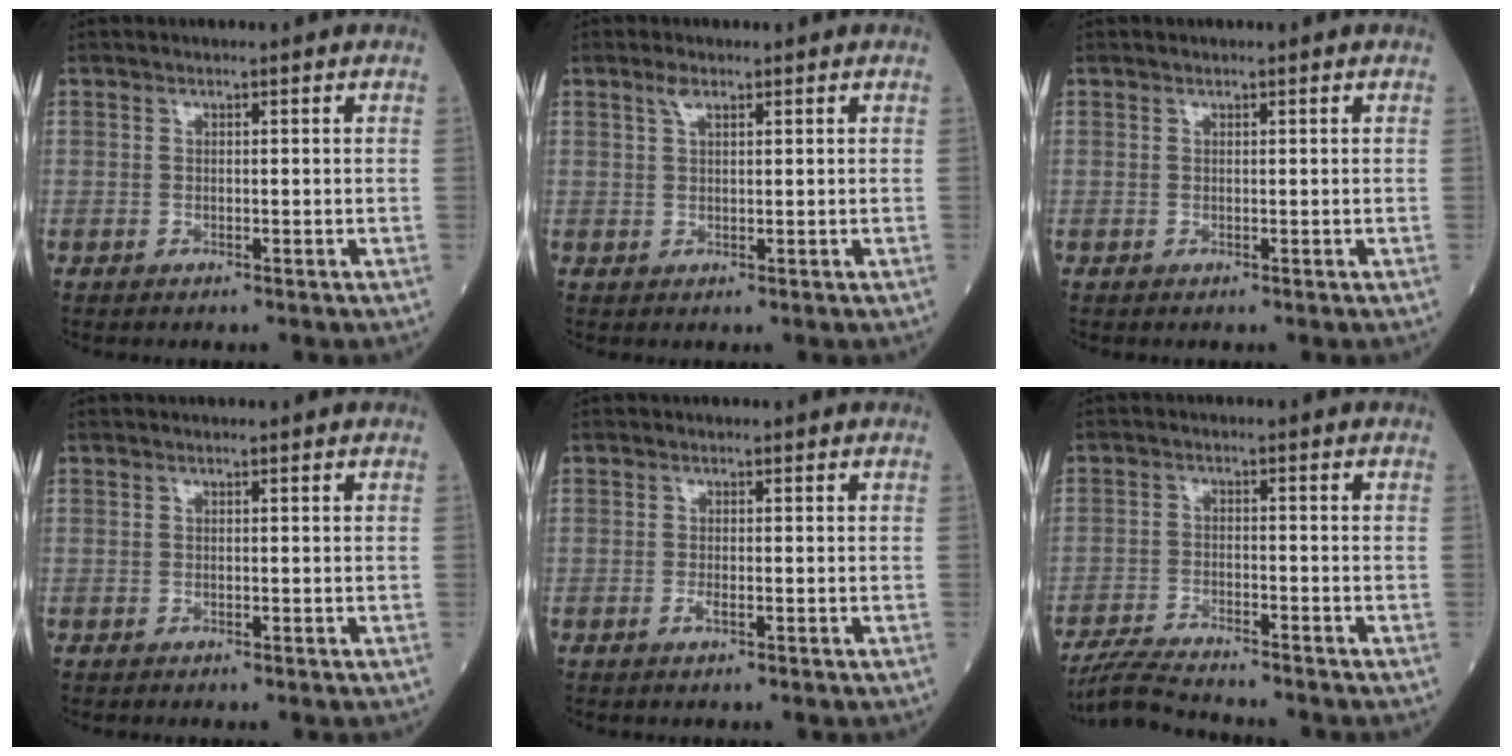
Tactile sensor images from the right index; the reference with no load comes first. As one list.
[{"total": 1.8, "force": [1.1, 0.6, 1.3], "torque": [-0.028, 0.006, 0.023]}, {"total": 0.0}, {"total": 0.0}, {"total": 0.9, "force": [-0.4, 0.2, 0.8], "torque": [-0.019, 0.000, -0.007]}, {"total": 7.5, "force": [-7.1, 0.1, 2.6], "torque": [-0.047, -0.021, -0.124]}]